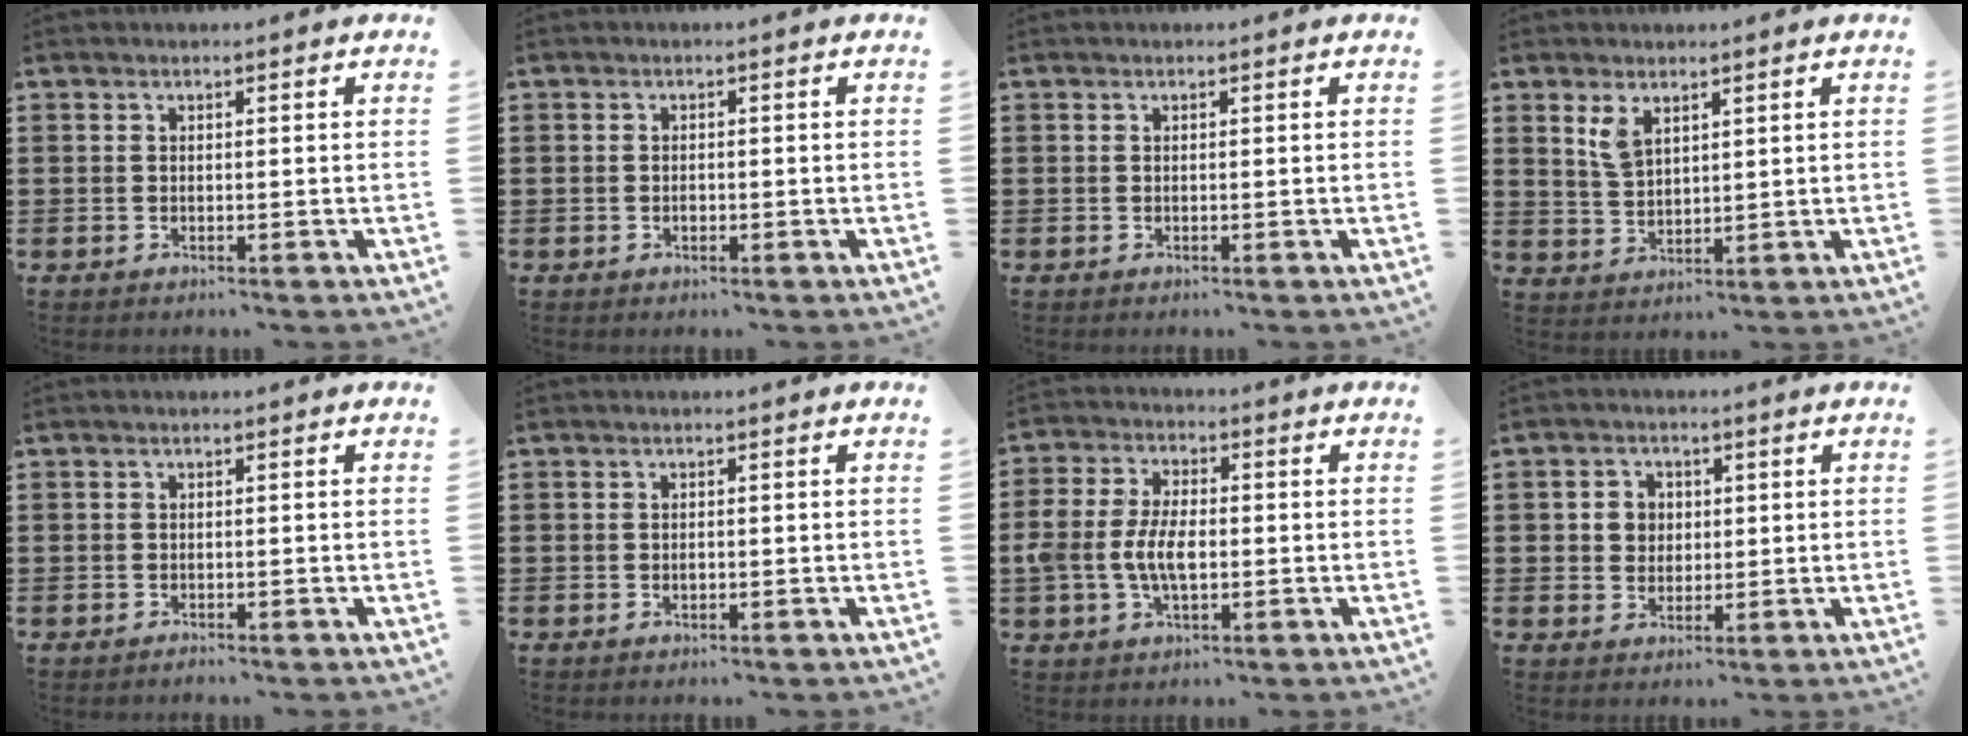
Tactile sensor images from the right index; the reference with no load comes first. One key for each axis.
{"total": 0.9, "fx": -0.3, "fy": 0.7, "fz": 0.4, "tx": -0.009, "ty": 0.000, "tz": -0.005}
{"total": 0.0}
{"total": 3.7, "fx": 2.3, "fy": 2.0, "fz": 2.2, "tx": -0.051, "ty": 0.005, "tz": 0.042}
{"total": 0.6, "fx": -0.6, "fy": -0.1, "fz": 0.1, "tx": -0.003, "ty": -0.003, "tz": -0.013}
{"total": 0.7, "fx": -0.1, "fy": 0.4, "fz": 0.6, "tx": -0.013, "ty": -0.001, "tz": -0.002}
{"total": 6.8, "fx": -1.1, "fy": 3.9, "fz": 5.4, "tx": -0.133, "ty": -0.002, "tz": -0.028}
{"total": 3.2, "fx": 0.5, "fy": 3.0, "fz": 1.0, "tx": -0.031, "ty": 0.011, "tz": 0.005}